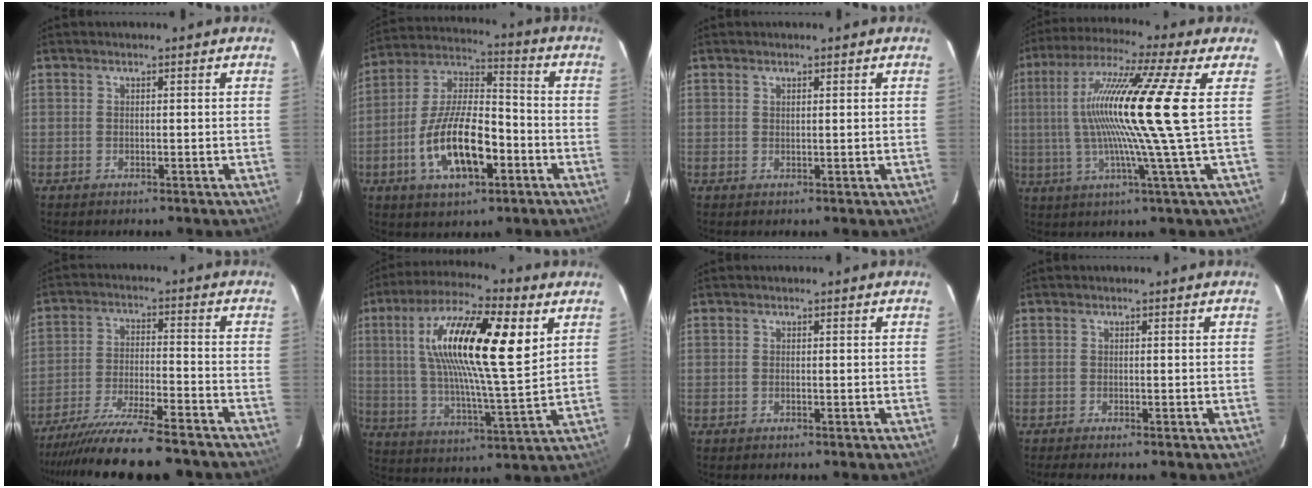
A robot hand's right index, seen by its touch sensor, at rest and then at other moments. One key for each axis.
{"total": 16.1, "fx": -5.8, "fy": 6.7, "fz": 13.5, "tx": -0.265, "ty": 0.003, "tz": -0.099}
{"total": 0.7, "fx": 0.5, "fy": 0.1, "fz": 0.4, "tx": -0.007, "ty": 0.002, "tz": 0.010}
{"total": 17.5, "fx": 0.9, "fy": -2.8, "fz": 17.2, "tx": -0.311, "ty": -0.002, "tz": 0.008}
{"total": 20.8, "fx": -18.3, "fy": 2.0, "fz": 9.7, "tx": -0.192, "ty": -0.052, "tz": -0.286}
{"total": 21.9, "fx": 7.5, "fy": 5.2, "fz": 19.9, "tx": -0.352, "ty": 0.019, "tz": 0.122}
{"total": 0.0}
{"total": 1.3, "fx": -1.1, "fy": -0.1, "fz": 0.7, "tx": -0.016, "ty": -0.004, "tz": -0.018}